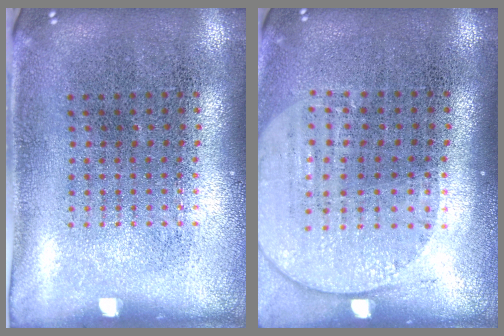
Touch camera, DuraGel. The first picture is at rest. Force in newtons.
{"total": 1.6, "press": 1.4, "slide": 0.7}